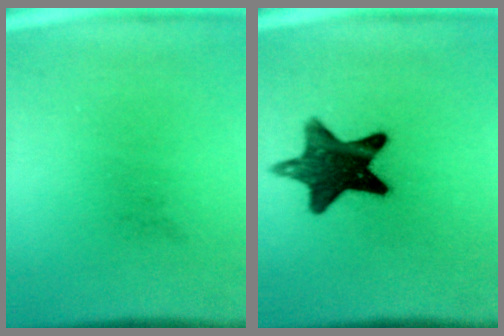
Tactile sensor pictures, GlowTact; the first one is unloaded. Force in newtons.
{"total": 13.3}